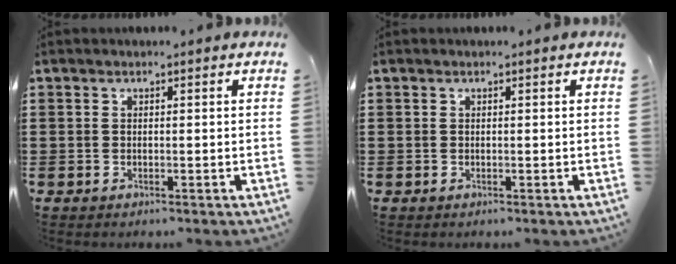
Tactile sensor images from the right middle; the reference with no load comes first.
{"total": 0.0}